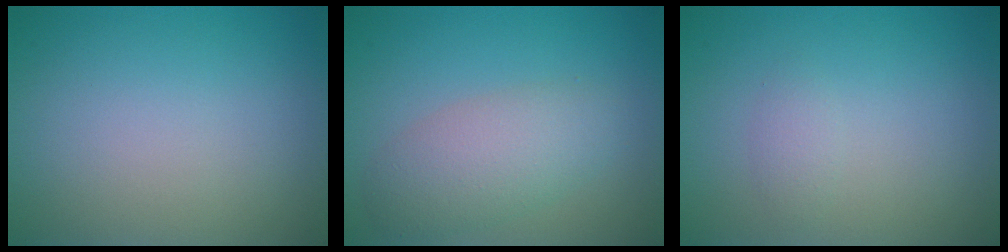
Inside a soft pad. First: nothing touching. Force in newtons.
{"total": 4.1, "press": 4.1, "slide": 0.2}
{"total": 0.9, "press": 0.9, "slide": 0.0}